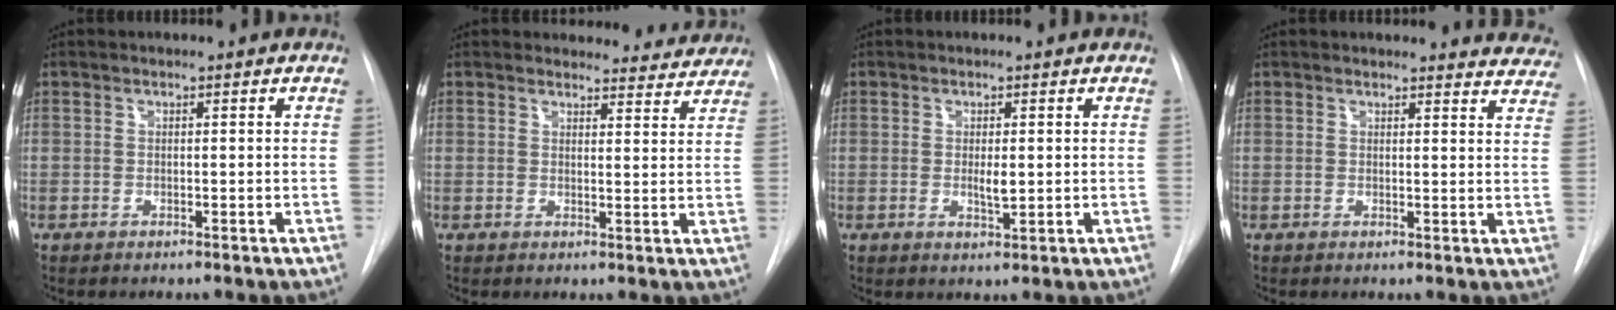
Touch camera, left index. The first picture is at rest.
{"total": 8.2, "force": [7.8, 2.6, -0.2], "torque": [0.043, -0.020, 0.062]}
{"total": 2.1, "force": [-0.7, 0.5, 2.0], "torque": [-0.034, -0.011, -0.008]}
{"total": 8.0, "force": [7.7, 1.9, 0.3], "torque": [0.035, -0.037, 0.045]}